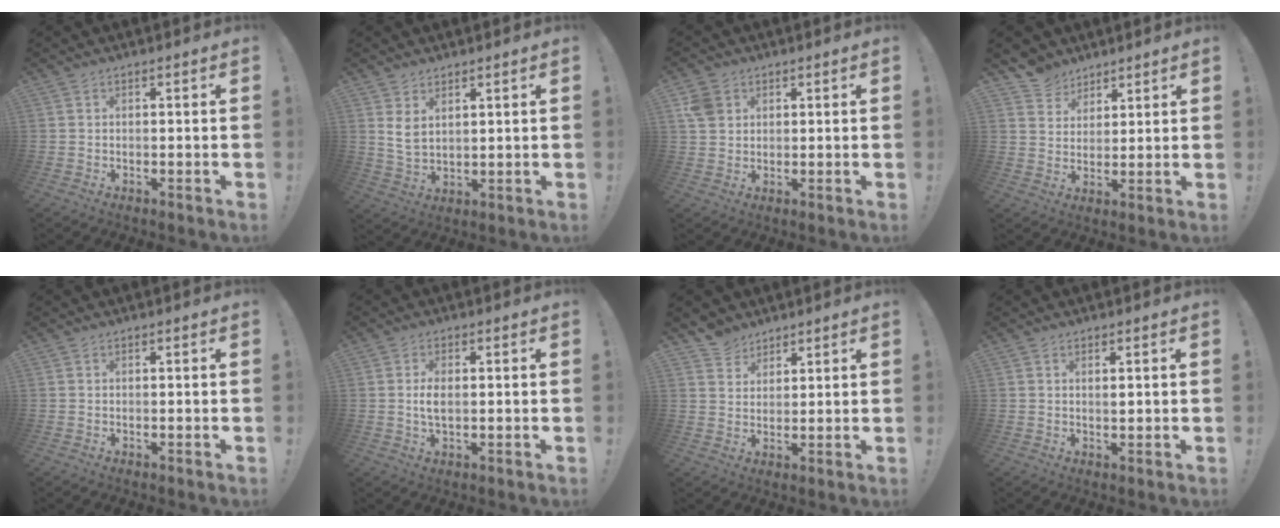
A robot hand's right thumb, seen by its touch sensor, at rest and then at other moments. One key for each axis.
{"total": 5.4, "fx": 3.0, "fy": 3.1, "fz": 3.2, "tx": -0.056, "ty": -0.016, "tz": 0.055}
{"total": 5.7, "fx": 2.1, "fy": 4.8, "fz": 2.2, "tx": -0.030, "ty": 0.002, "tz": 0.045}
{"total": 6.9, "fx": 5.4, "fy": 4.3, "fz": 0.4, "tx": -0.020, "ty": -0.036, "tz": 0.108}
{"total": 0.0}
{"total": 4.3, "fx": 0.1, "fy": 2.2, "fz": 3.7, "tx": -0.070, "ty": -0.005, "tz": -0.005}
{"total": 5.4, "fx": 4.4, "fy": 3.2, "fz": 0.3, "tx": -0.009, "ty": -0.030, "tz": 0.087}
{"total": 1.0, "fx": 0.4, "fy": 0.3, "fz": 0.9, "tx": -0.010, "ty": -0.003, "tz": 0.004}